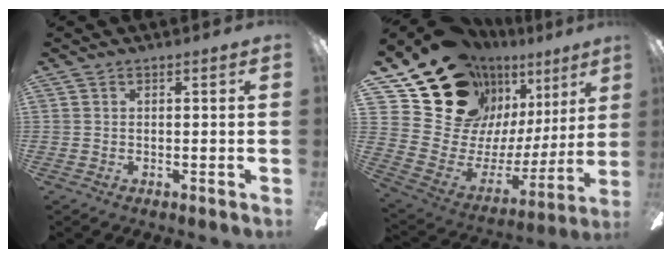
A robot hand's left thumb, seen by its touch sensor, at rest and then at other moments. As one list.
[{"total": 23.1, "force": [15.7, 14.3, 8.9], "torque": [-0.149, -0.105, 0.320]}]